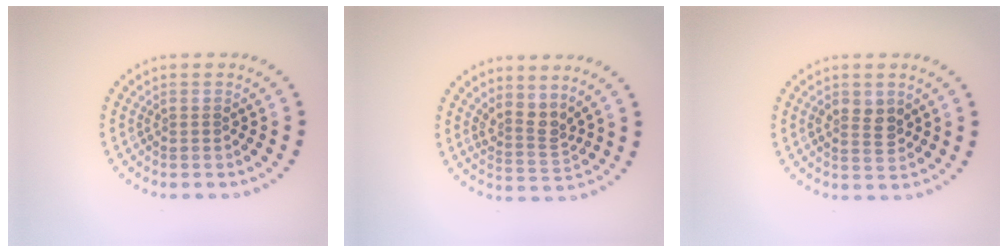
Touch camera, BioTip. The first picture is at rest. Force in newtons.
{"total": 2.6, "press": 1.8, "slide": 1.9}
{"total": 2.2, "press": 2.2, "slide": 0.4}